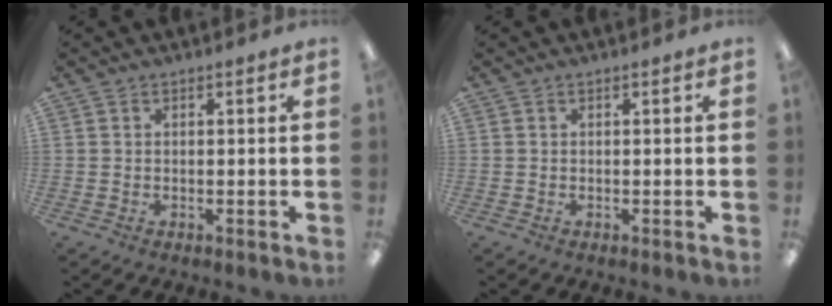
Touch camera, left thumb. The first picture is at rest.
{"total": 0.0}